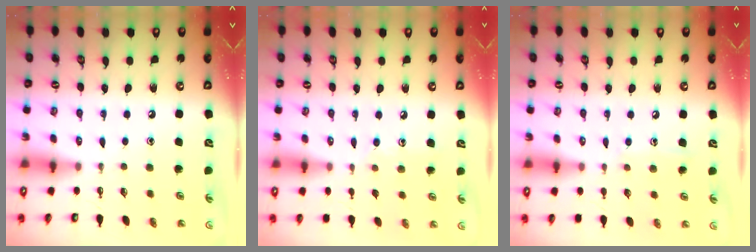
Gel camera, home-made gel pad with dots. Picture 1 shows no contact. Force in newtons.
{"total": 7.1, "press": 7.1, "slide": 0.7}
{"total": 6.3, "press": 6.3, "slide": 0.5}